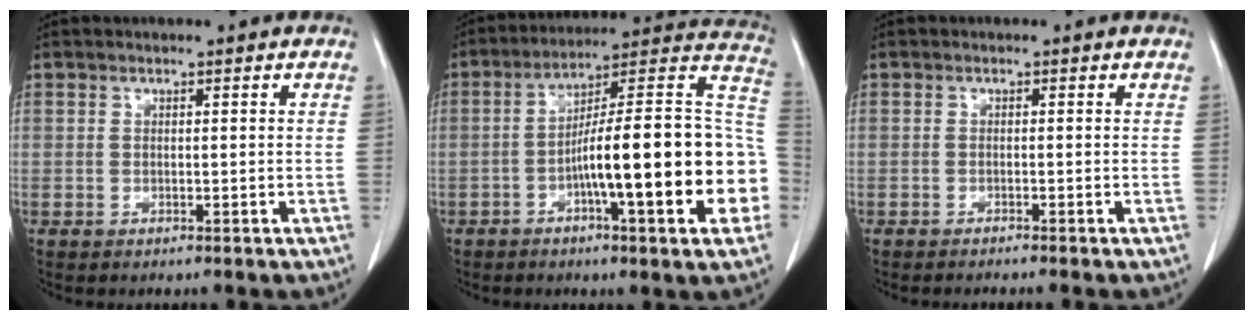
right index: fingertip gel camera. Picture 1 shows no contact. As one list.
[{"total": 23.1, "force": [-5.2, 2.7, 22.4], "torque": [-0.244, 0.031, -0.073]}, {"total": 2.0, "force": [-1.7, -0.4, 0.9], "torque": [-0.005, 0.003, -0.025]}]